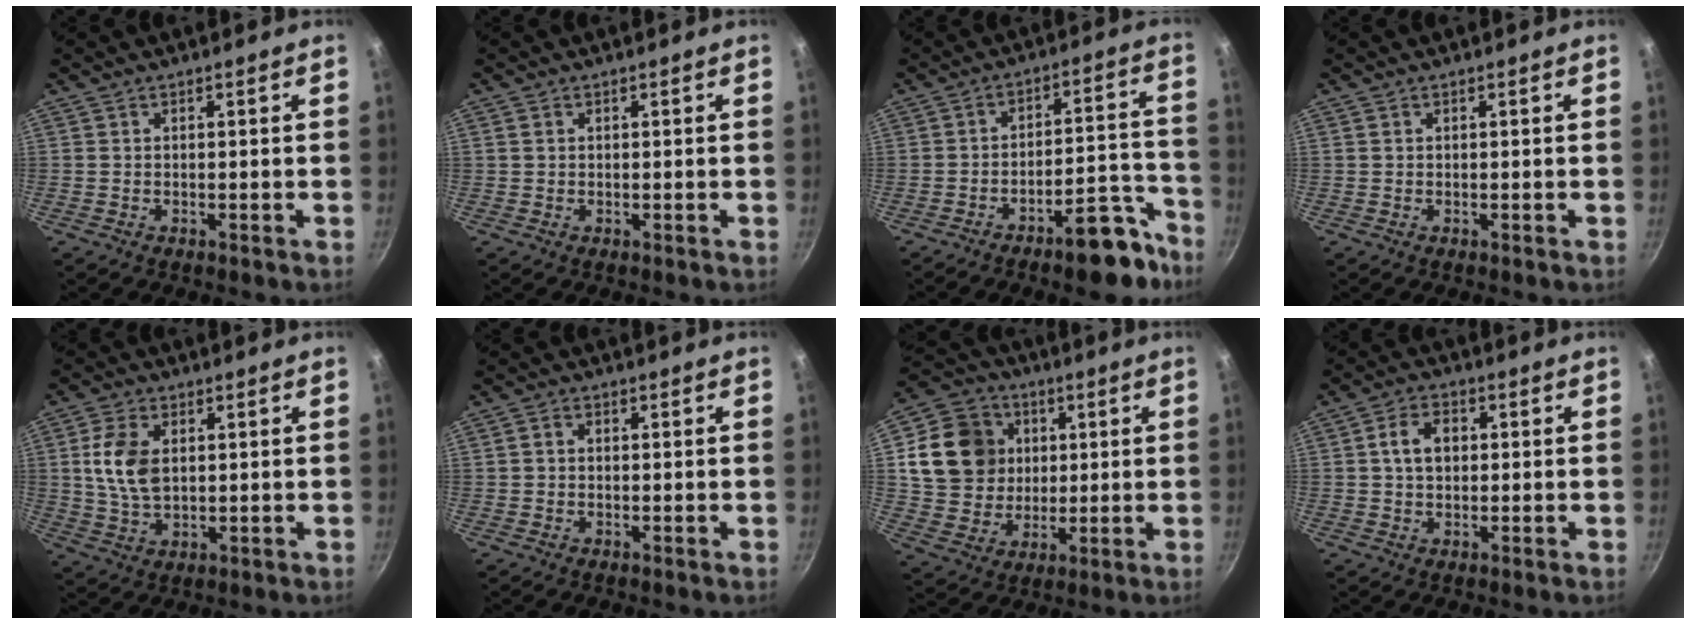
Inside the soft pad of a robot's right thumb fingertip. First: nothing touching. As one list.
[{"total": 0.8, "force": [0.3, 0.6, 0.3], "torque": [-0.005, 0.001, 0.004]}, {"total": 12.8, "force": [-8.5, 4.7, 8.3], "torque": [-0.059, 0.080, -0.121]}, {"total": 0.0}, {"total": 9.1, "force": [1.7, 5.6, 7.0], "torque": [-0.126, -0.006, 0.035]}, {"total": 4.9, "force": [0.0, 3.8, 3.0], "torque": [-0.050, 0.017, -0.013]}, {"total": 16.0, "force": [3.3, 14.0, 7.1], "torque": [-0.109, 0.002, 0.062]}, {"total": 6.1, "force": [0.8, 4.4, 4.1], "torque": [-0.056, 0.011, 0.009]}]